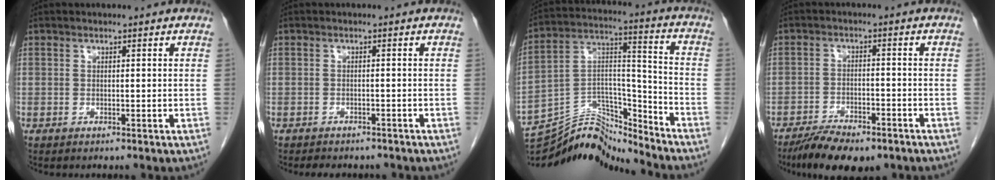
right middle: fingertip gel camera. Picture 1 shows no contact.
{"total": 5.5, "force": [-4.8, 2.1, 1.7], "torque": [-0.022, 0.002, -0.059]}
{"total": 14.3, "force": [-14.1, 1.1, 1.9], "torque": [-0.030, 0.050, -0.254]}
{"total": 9.4, "force": [-7.2, 3.1, 5.2], "torque": [-0.079, -0.011, -0.115]}